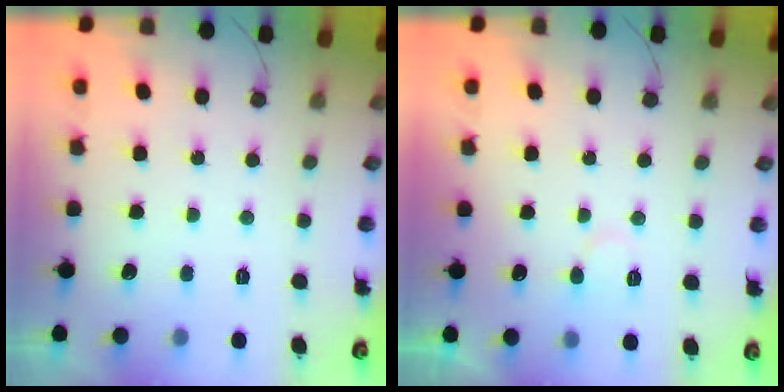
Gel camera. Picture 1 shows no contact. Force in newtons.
{"total": 6.4, "press": 6.4, "slide": 0.5}